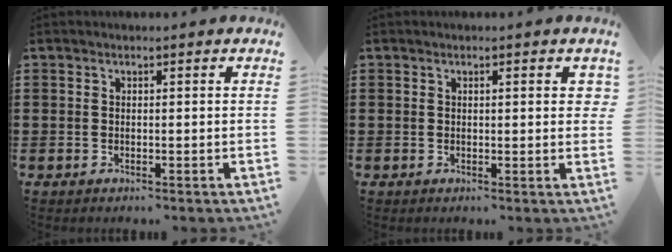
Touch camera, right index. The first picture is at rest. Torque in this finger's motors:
{"motor_torque": [-0.25, 0.02, 0.00, 0.00]}